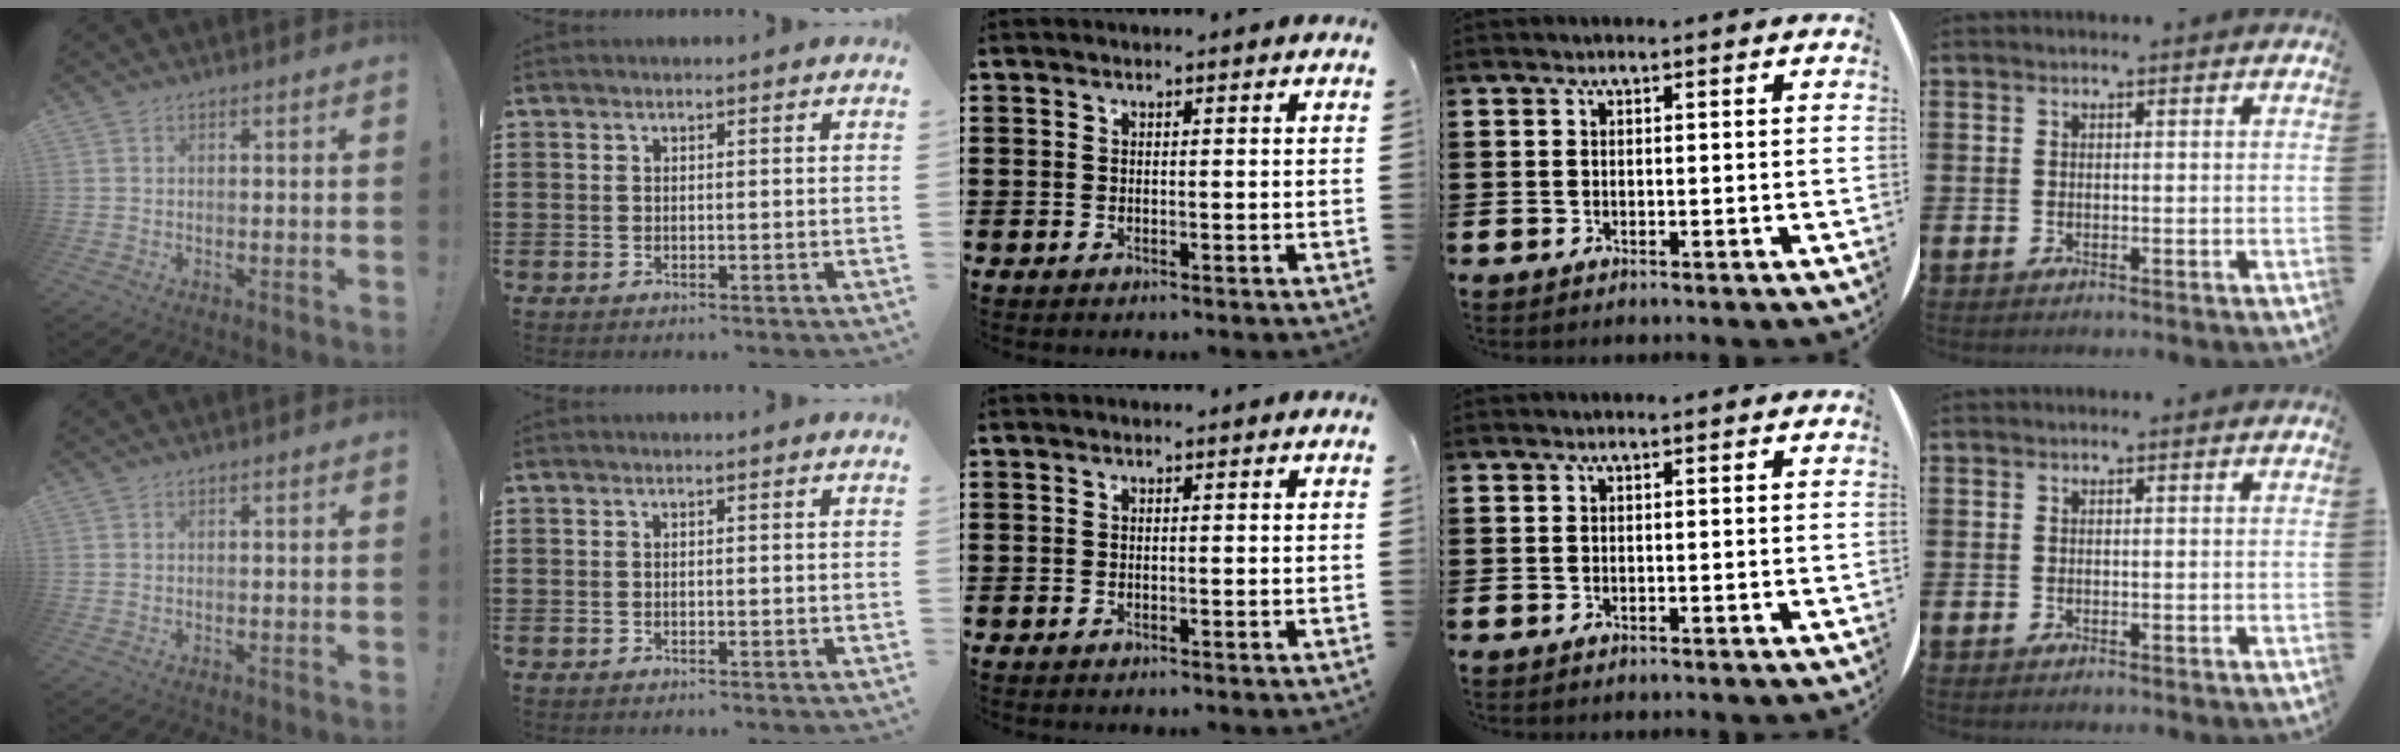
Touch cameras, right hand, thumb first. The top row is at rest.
{}